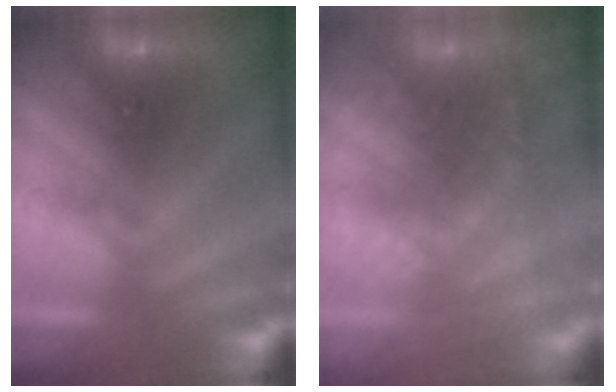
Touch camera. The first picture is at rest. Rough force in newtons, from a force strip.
{"total": 9.6}